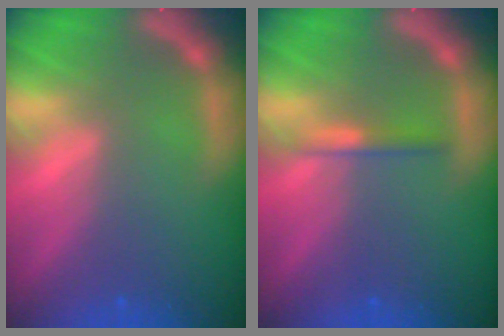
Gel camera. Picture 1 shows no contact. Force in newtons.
{"total": 1.4}